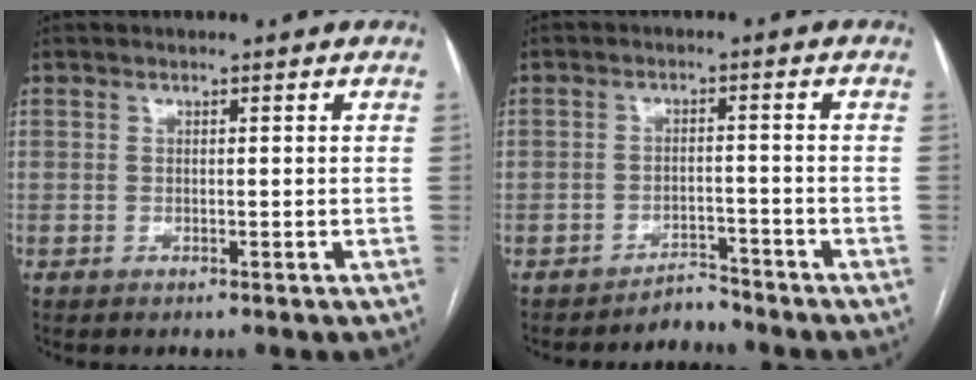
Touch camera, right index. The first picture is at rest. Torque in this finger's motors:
{"motor_torque": [-0.63, -0.01, -0.33, -0.14]}